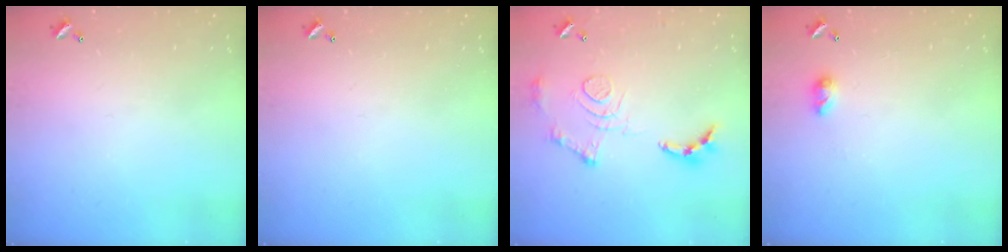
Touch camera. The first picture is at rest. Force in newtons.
{"total": 0.0}
{"total": 12.5, "press": 12.5, "slide": 1.1}
{"total": 4.9, "press": 4.8, "slide": 0.7}